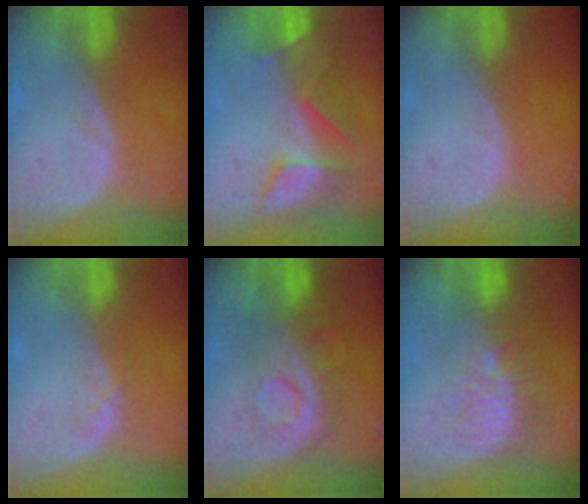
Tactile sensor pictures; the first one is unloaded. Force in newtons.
{"total": 8.4, "press": 7.2, "slide": 4.4}
{"total": 0.0}
{"total": 1.1, "press": 1.1, "slide": 0.2}
{"total": 7.7, "press": 7.6, "slide": 1.5}
{"total": 9.3, "press": 8.6, "slide": 3.5}